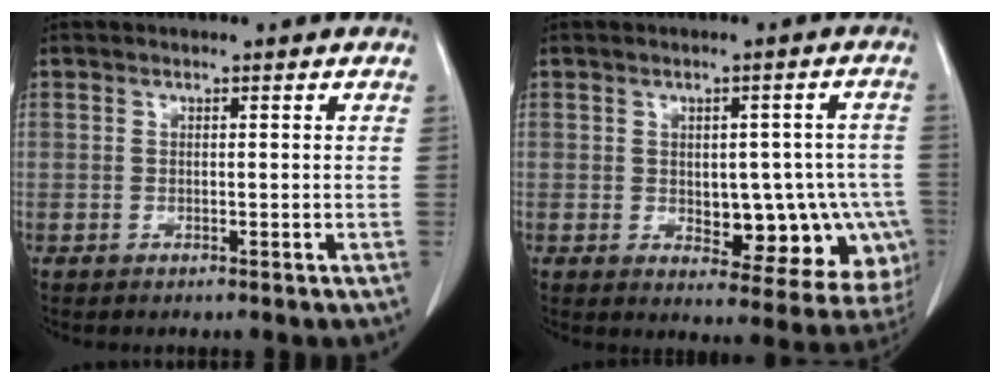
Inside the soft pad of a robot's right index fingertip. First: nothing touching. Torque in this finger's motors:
{"motor_torque": [0.24, 0.08, 0.19, 0.01]}